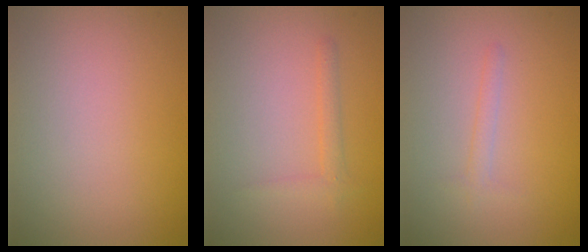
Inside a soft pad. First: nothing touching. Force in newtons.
{"total": 1.1, "press": 1.1, "slide": 0.1}
{"total": 1.0, "press": 1.0, "slide": 0.0}